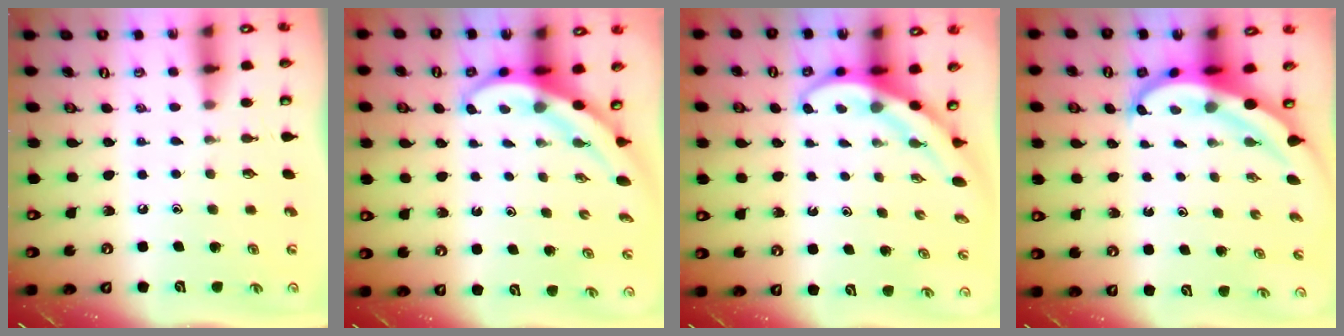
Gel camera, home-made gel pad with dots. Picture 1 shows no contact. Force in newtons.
{"total": 4.0, "press": 3.9, "slide": 0.4}
{"total": 3.9, "press": 3.9, "slide": 0.6}
{"total": 5.3, "press": 5.2, "slide": 0.5}